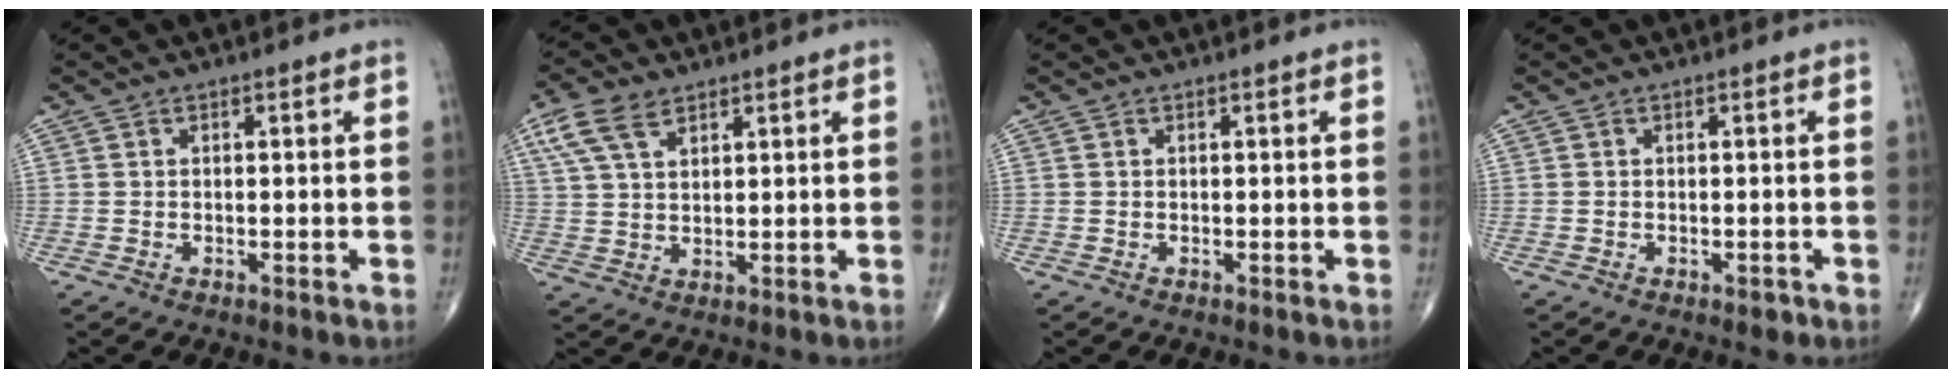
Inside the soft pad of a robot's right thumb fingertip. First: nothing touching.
{"total": 7.5, "force": [4.2, 3.9, 4.9], "torque": [-0.102, -0.001, 0.087]}
{"total": 0.0}
{"total": 0.9, "force": [-0.6, 0.4, 0.6], "torque": [-0.003, 0.000, -0.007]}